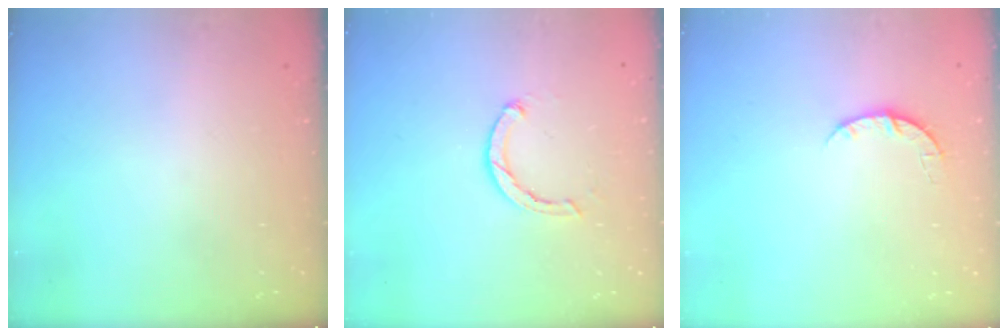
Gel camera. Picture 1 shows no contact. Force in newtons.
{"total": 2.4, "press": 2.3, "slide": 0.4}
{"total": 3.5, "press": 3.5, "slide": 0.5}